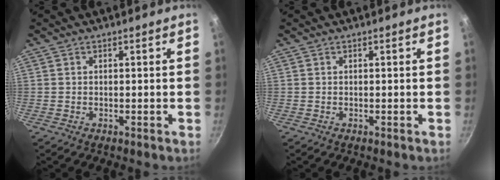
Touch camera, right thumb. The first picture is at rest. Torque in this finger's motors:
{"motor_torque": [0.00, 0.00, 0.00, 0.00, 0.01]}